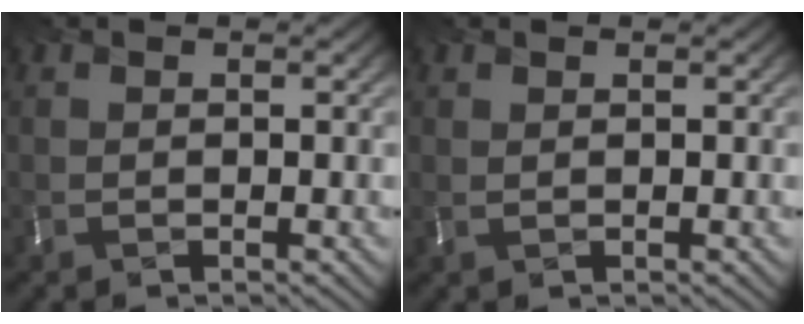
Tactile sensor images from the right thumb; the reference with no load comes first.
{"total": 0.6, "force": [0.4, 0.3, 0.5], "torque": [-0.013, 0.001, 0.007]}